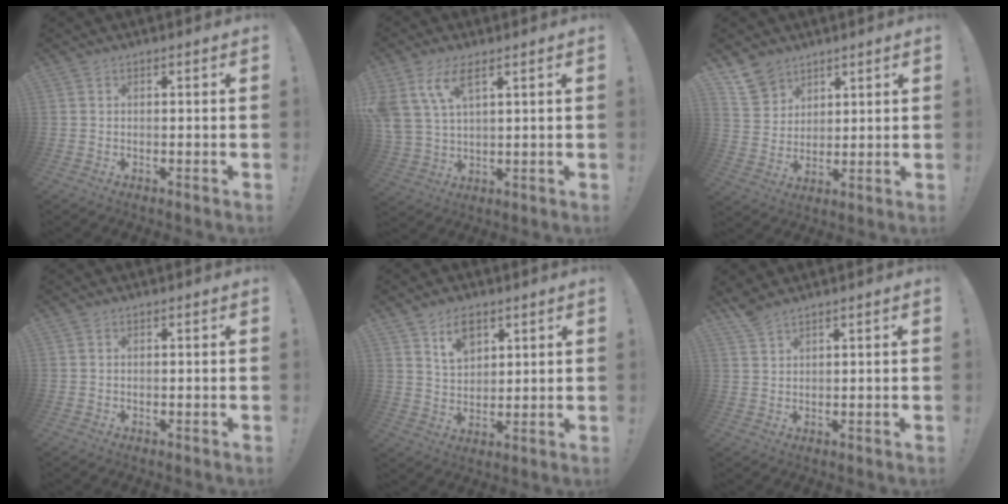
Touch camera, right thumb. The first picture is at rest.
{"total": 9.5, "force": [5.4, 4.2, 6.6], "torque": [-0.144, -0.017, 0.104]}
{"total": 9.2, "force": [6.8, 6.0, 1.7], "torque": [-0.029, -0.047, 0.135]}
{"total": 0.0}
{"total": 8.8, "force": [5.4, 5.6, 4.2], "torque": [-0.056, -0.027, 0.098]}
{"total": 3.6, "force": [3.1, 0.5, 1.7], "torque": [-0.036, -0.020, 0.059]}